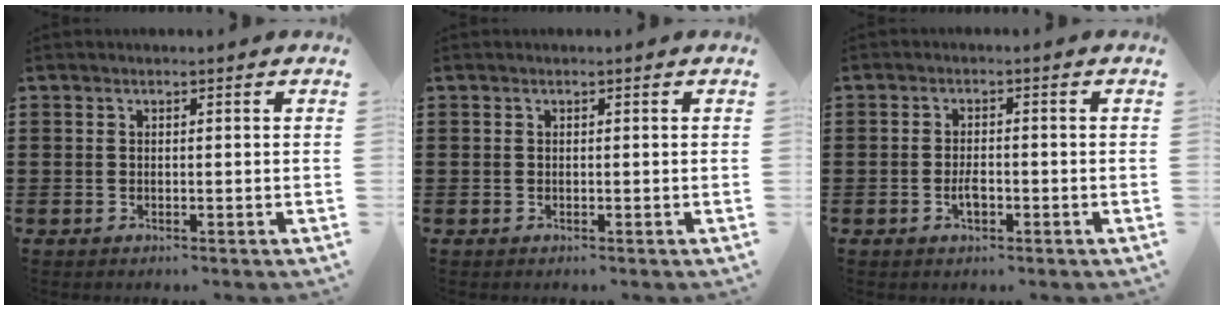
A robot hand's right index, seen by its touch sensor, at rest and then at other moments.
{"total": 0.0}
{"total": 2.5, "force": [-1.0, 1.0, 2.1], "torque": [-0.037, 0.001, -0.017]}